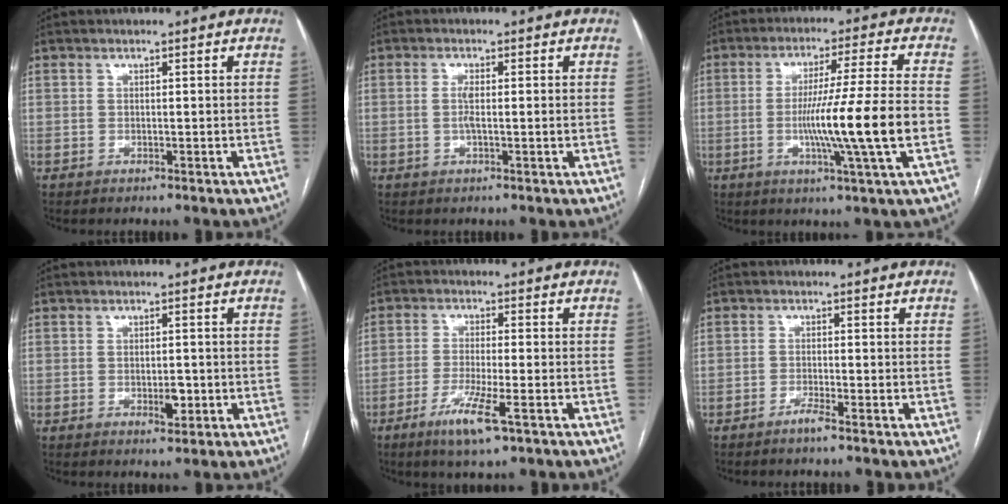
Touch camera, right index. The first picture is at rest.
{"total": 2.2, "force": [-0.1, 0.2, 2.2], "torque": [-0.047, -0.001, -0.002]}
{"total": 13.6, "force": [-2.8, -1.9, 13.2], "torque": [-0.230, -0.012, -0.049]}
{"total": 2.3, "force": [-0.6, 1.0, 2.0], "torque": [-0.032, -0.001, -0.004]}
{"total": 7.1, "force": [-3.9, 0.5, 5.9], "torque": [-0.116, -0.016, -0.068]}
{"total": 1.9, "force": [-1.5, -0.4, 1.1], "torque": [-0.028, -0.003, -0.030]}